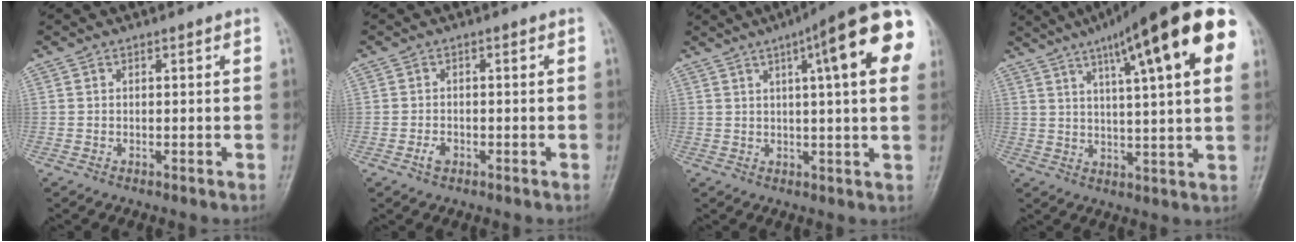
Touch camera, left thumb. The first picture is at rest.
{"total": 2.1, "force": [-1.1, 1.3, 1.2], "torque": [-0.021, 0.007, -0.021]}
{"total": 19.1, "force": [6.8, 3.9, 17.4], "torque": [-0.224, 0.009, 0.082]}
{"total": 23.7, "force": [10.7, 5.1, 20.5], "torque": [-0.293, -0.003, 0.152]}